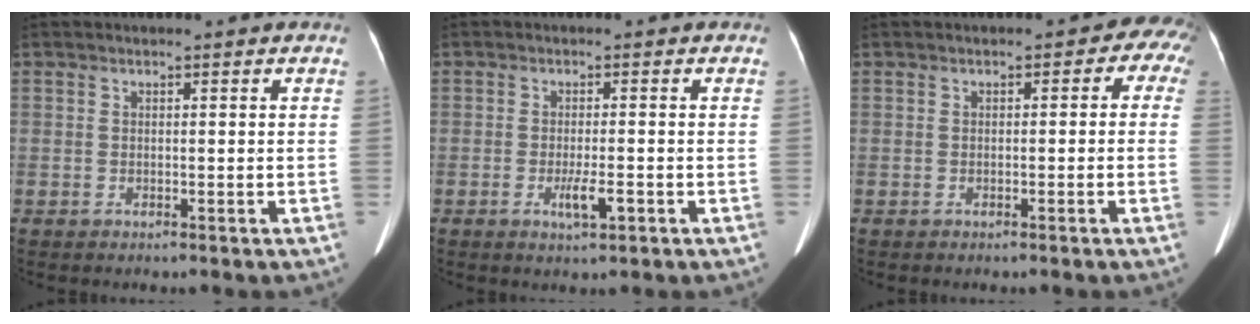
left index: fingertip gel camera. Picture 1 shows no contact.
{"total": 3.0, "force": [-1.2, 0.4, 2.7], "torque": [-0.053, -0.004, -0.019]}
{"total": 3.5, "force": [-0.3, 2.4, 2.6], "torque": [-0.012, 0.024, -0.013]}